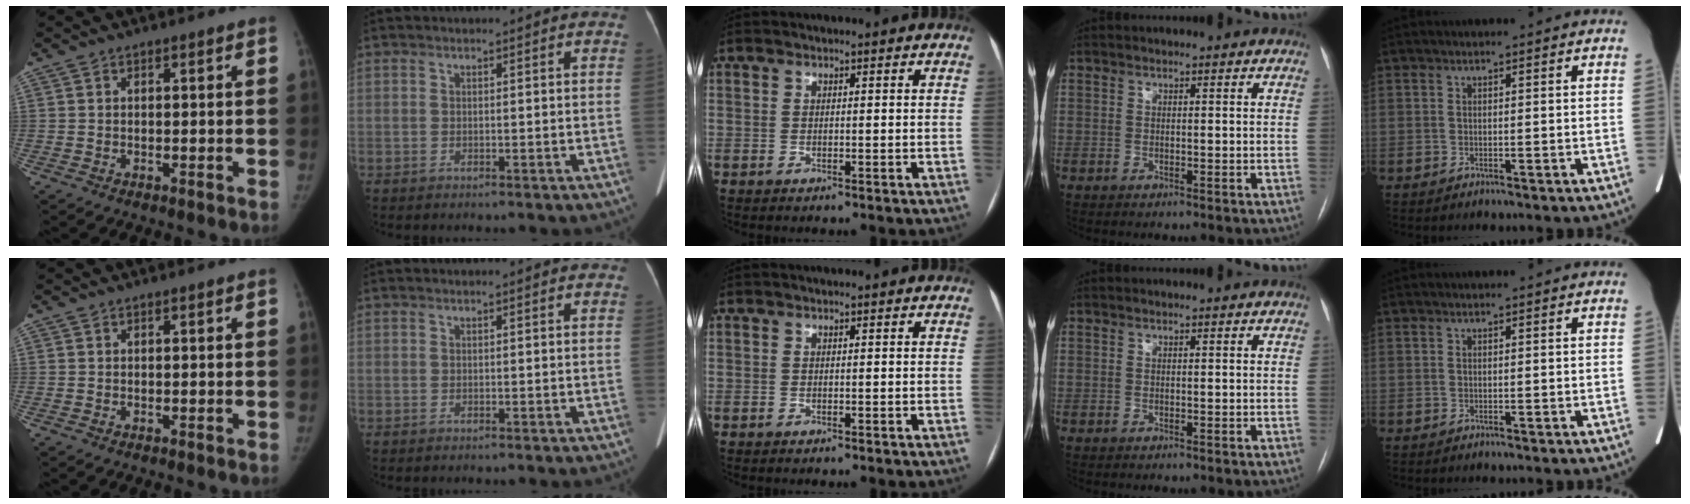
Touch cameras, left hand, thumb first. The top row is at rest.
{}